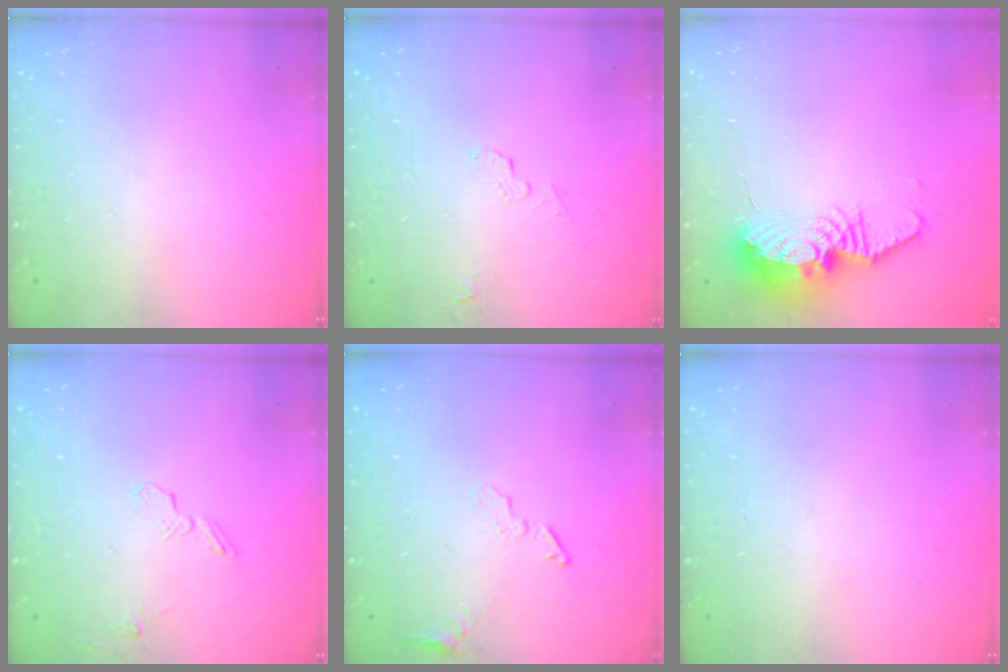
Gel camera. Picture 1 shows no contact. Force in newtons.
{"total": 2.6, "press": 2.3, "slide": 1.2}
{"total": 13.5, "press": 13.4, "slide": 1.4}
{"total": 5.5, "press": 5.4, "slide": 1.2}
{"total": 4.8, "press": 4.8, "slide": 0.2}
{"total": 0.0}